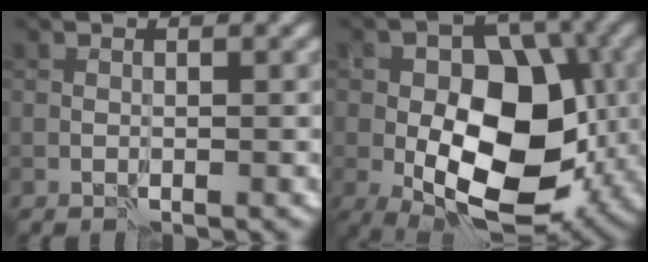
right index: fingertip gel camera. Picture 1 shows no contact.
{"total": 12.8, "force": [-1.9, 8.0, 9.8], "torque": [-0.151, -0.002, -0.040]}